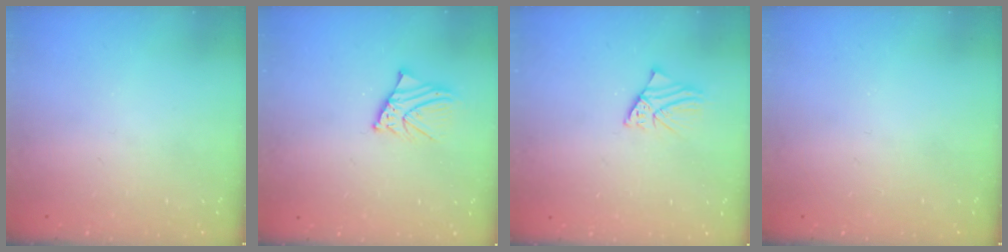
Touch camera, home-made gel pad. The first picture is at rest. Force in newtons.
{"total": 3.9, "press": 3.9, "slide": 0.5}
{"total": 2.3, "press": 2.3, "slide": 0.4}
{"total": 0.0}